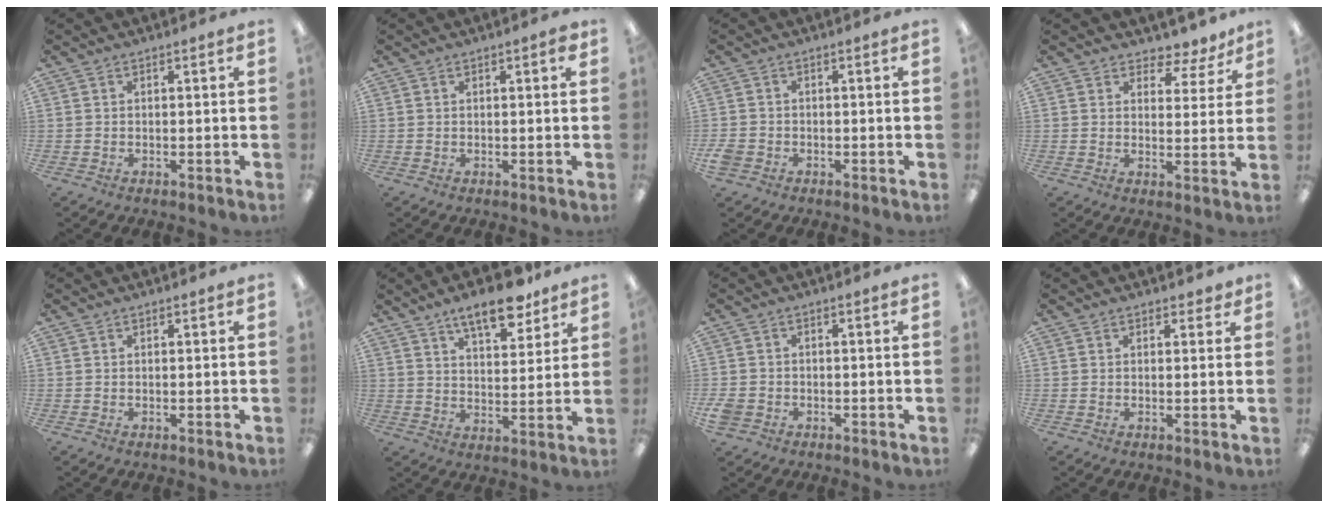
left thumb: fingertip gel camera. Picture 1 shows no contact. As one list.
[{"total": 1.5, "force": [0.8, 0.4, 1.2], "torque": [-0.016, 0.000, 0.011]}, {"total": 2.4, "force": [-1.3, 1.9, 0.6], "torque": [-0.014, 0.002, -0.026]}, {"total": 4.9, "force": [4.1, 2.4, 1.4], "torque": [-0.004, -0.035, 0.067]}, {"total": 0.0}, {"total": 11.7, "force": [8.9, 4.2, 6.4], "torque": [-0.088, -0.046, 0.153]}, {"total": 2.6, "force": [-1.2, 2.1, 0.7], "torque": [-0.017, 0.001, -0.024]}, {"total": 1.6, "force": [1.4, 0.8, 0.4], "torque": [0.001, -0.003, 0.024]}]